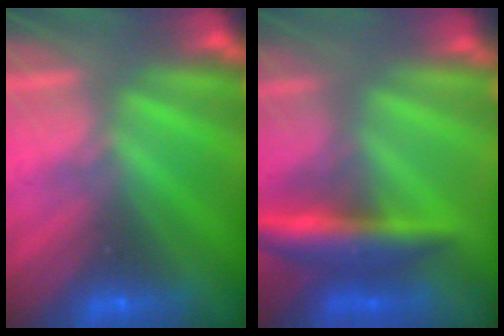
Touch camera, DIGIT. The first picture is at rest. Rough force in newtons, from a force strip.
{"total": 7.8}